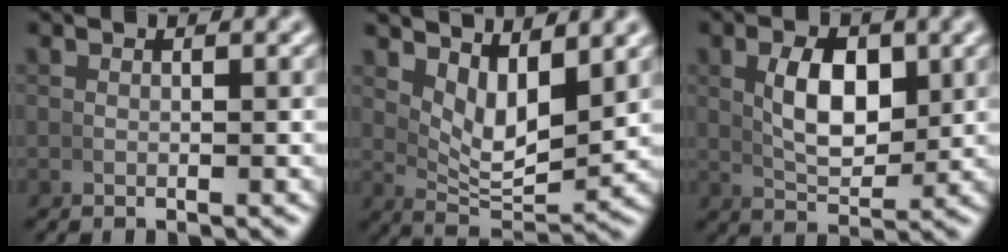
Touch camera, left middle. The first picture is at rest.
{"total": 6.7, "force": [3.0, 3.1, 5.1], "torque": [-0.075, -0.010, 0.053]}
{"total": 5.0, "force": [1.1, 2.3, 4.3], "torque": [-0.070, -0.008, 0.026]}